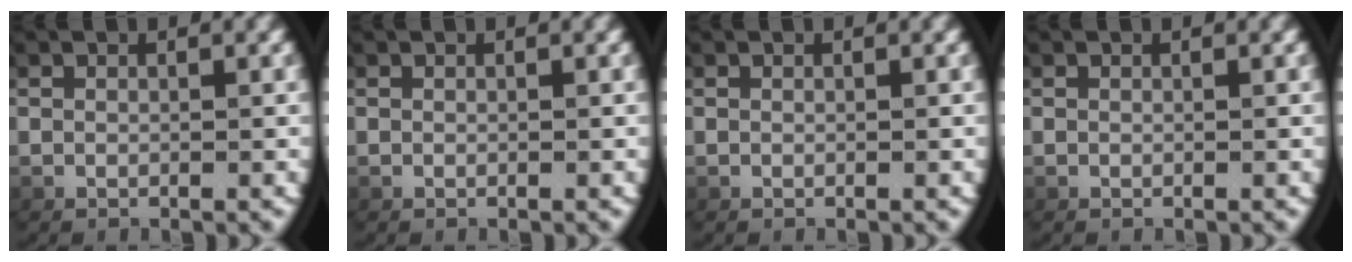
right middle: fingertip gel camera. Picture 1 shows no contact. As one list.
[{"total": 0.0}, {"total": 0.0}, {"total": 0.0}]